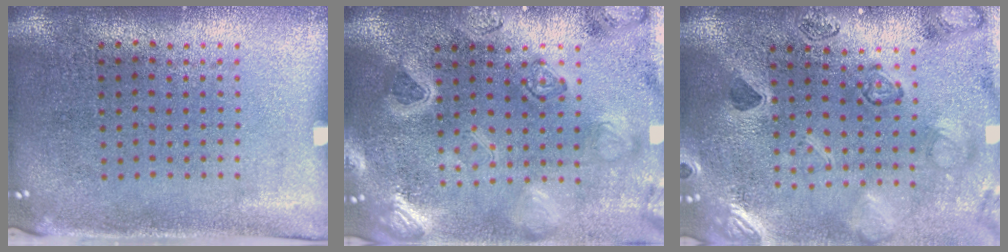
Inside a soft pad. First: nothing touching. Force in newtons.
{"total": 3.6, "press": 3.2, "slide": 1.5}
{"total": 2.4, "press": 2.4, "slide": 0.3}